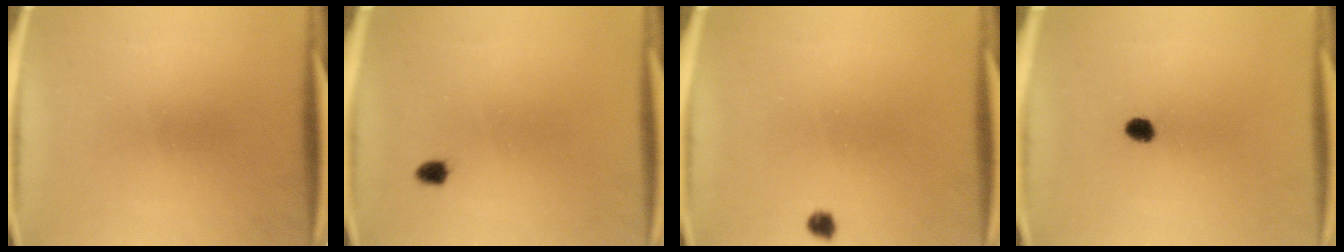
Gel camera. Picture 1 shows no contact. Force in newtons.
{"total": 1.2}
{"total": 1.4}
{"total": 2.3}